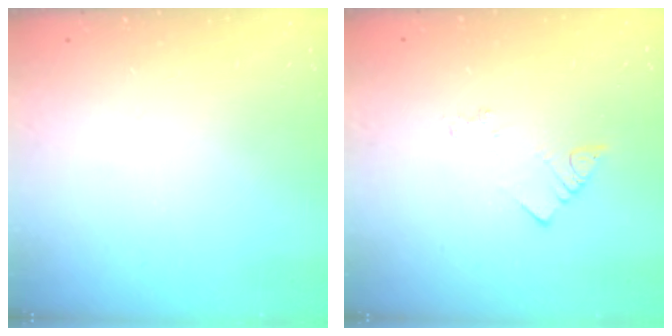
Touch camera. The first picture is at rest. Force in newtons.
{"total": 3.2, "press": 3.1, "slide": 0.5}